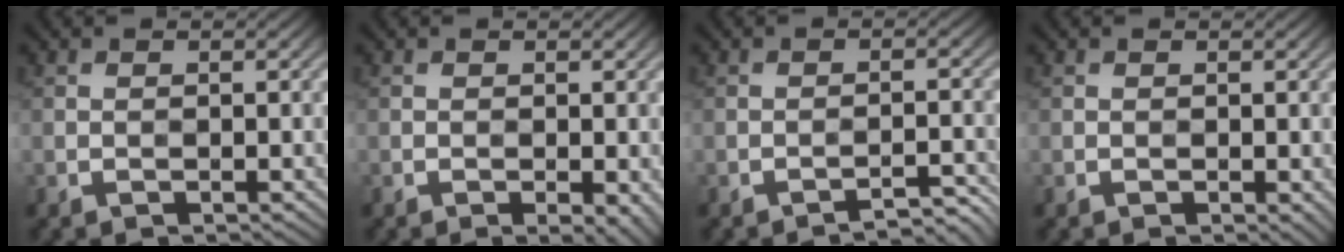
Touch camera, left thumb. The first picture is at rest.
{"total": 1.9, "force": [-0.5, 0.4, 1.8], "torque": [-0.025, -0.004, -0.005]}
{"total": 3.3, "force": [-2.9, 0.2, 1.4], "torque": [-0.022, 0.017, -0.042]}
{"total": 0.6, "force": [0.2, 0.2, 0.5], "torque": [-0.008, -0.003, 0.003]}